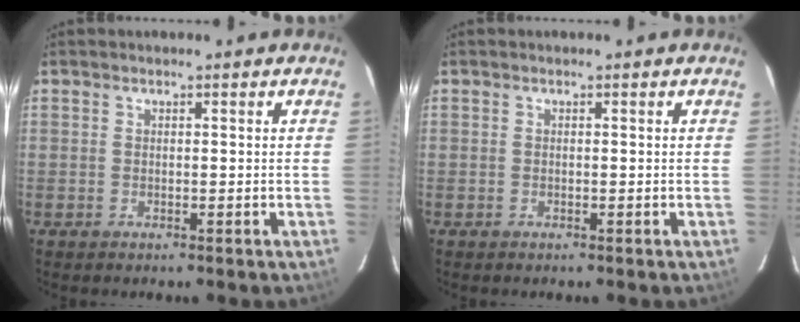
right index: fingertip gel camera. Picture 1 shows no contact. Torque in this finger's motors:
{"motor_torque": [0.00, 0.00, 0.02, 0.00]}